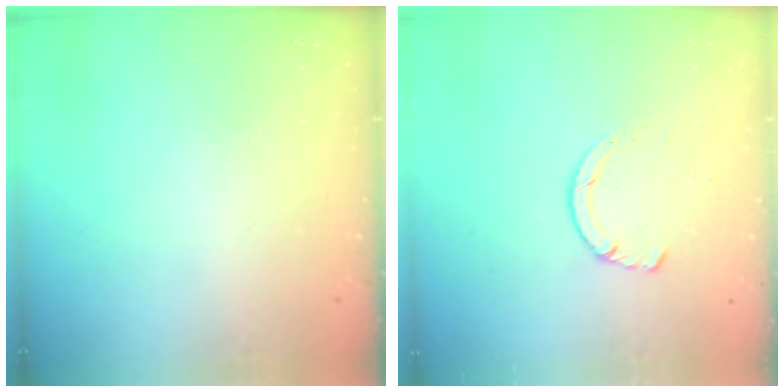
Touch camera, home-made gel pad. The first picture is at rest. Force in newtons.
{"total": 1.2, "press": 1.2, "slide": 0.3}